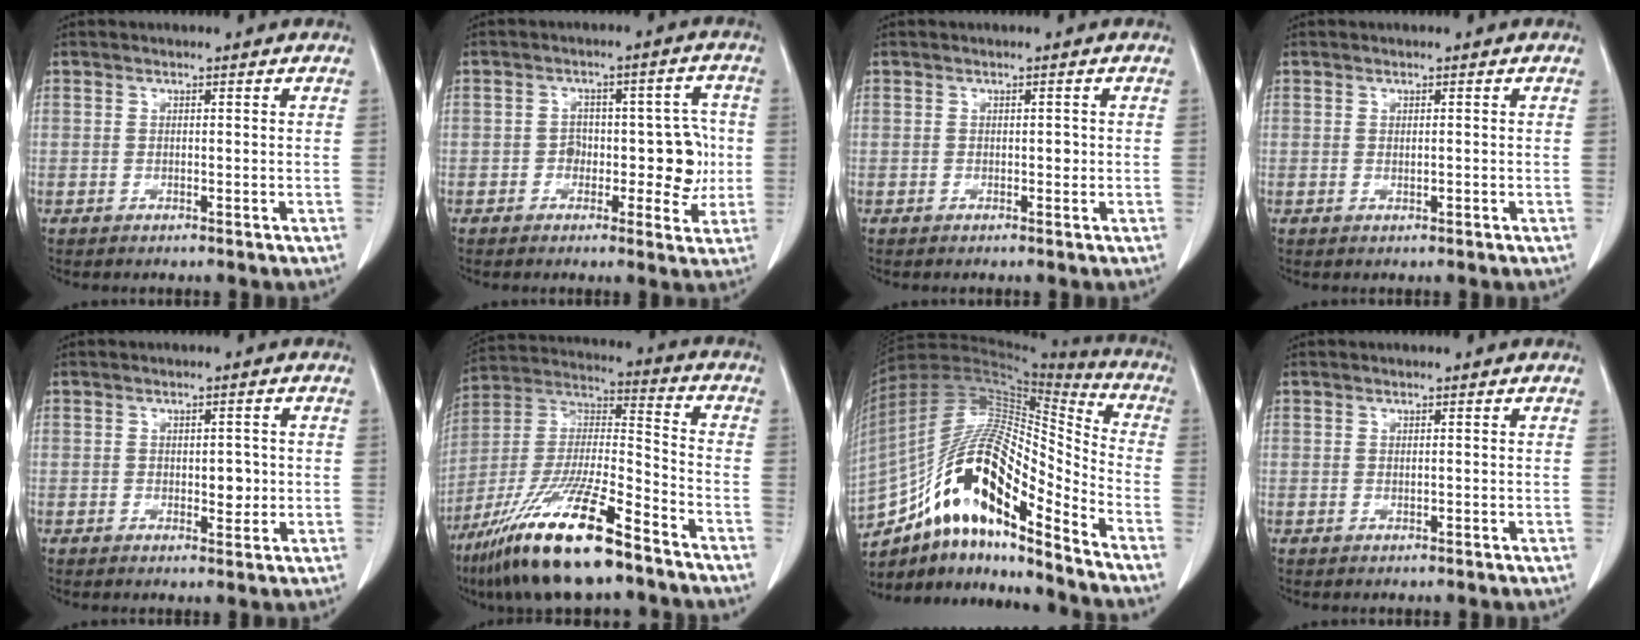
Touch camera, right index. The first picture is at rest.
{"total": 7.3, "force": [-1.2, 4.1, 5.9], "torque": [-0.061, 0.025, -0.013]}
{"total": 0.8, "force": [-0.1, 0.5, 0.6], "torque": [-0.007, 0.001, -0.003]}
{"total": 0.6, "force": [-0.1, 0.1, 0.6], "torque": [-0.011, -0.002, 0.000]}
{"total": 2.2, "force": [-0.2, 0.6, 2.2], "torque": [-0.036, -0.001, -0.001]}
{"total": 20.1, "force": [-13.6, 2.7, 14.6], "torque": [-0.306, -0.034, -0.250]}
{"total": 20.6, "force": [-12.0, 4.6, 16.1], "torque": [-0.314, 0.016, -0.208]}
{"total": 0.0}